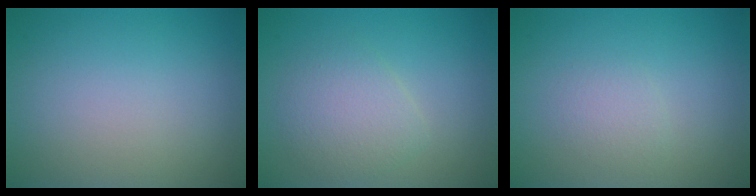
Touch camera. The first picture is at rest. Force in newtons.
{"total": 3.0, "press": 3.0, "slide": 0.0}
{"total": 1.3, "press": 1.3, "slide": 0.2}